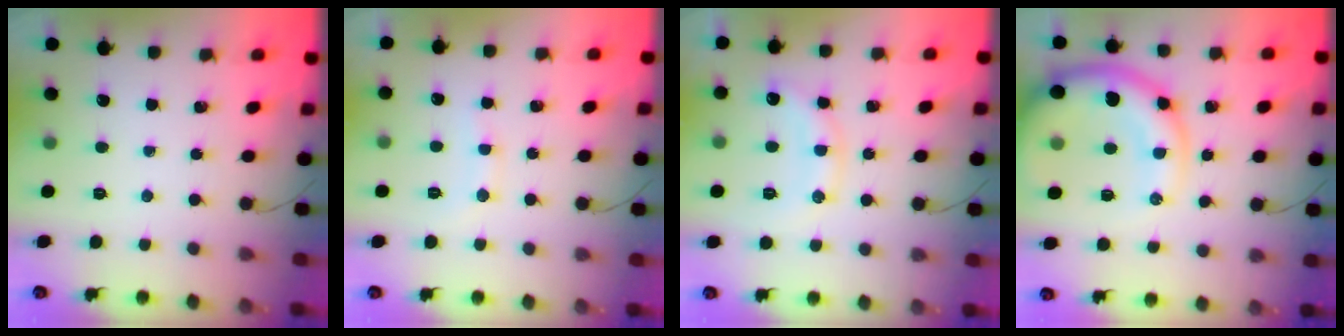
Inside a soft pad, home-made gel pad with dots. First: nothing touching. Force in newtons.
{"total": 5.5, "press": 5.3, "slide": 1.6}
{"total": 13.5, "press": 13.4, "slide": 0.6}
{"total": 13.9, "press": 13.3, "slide": 3.9}